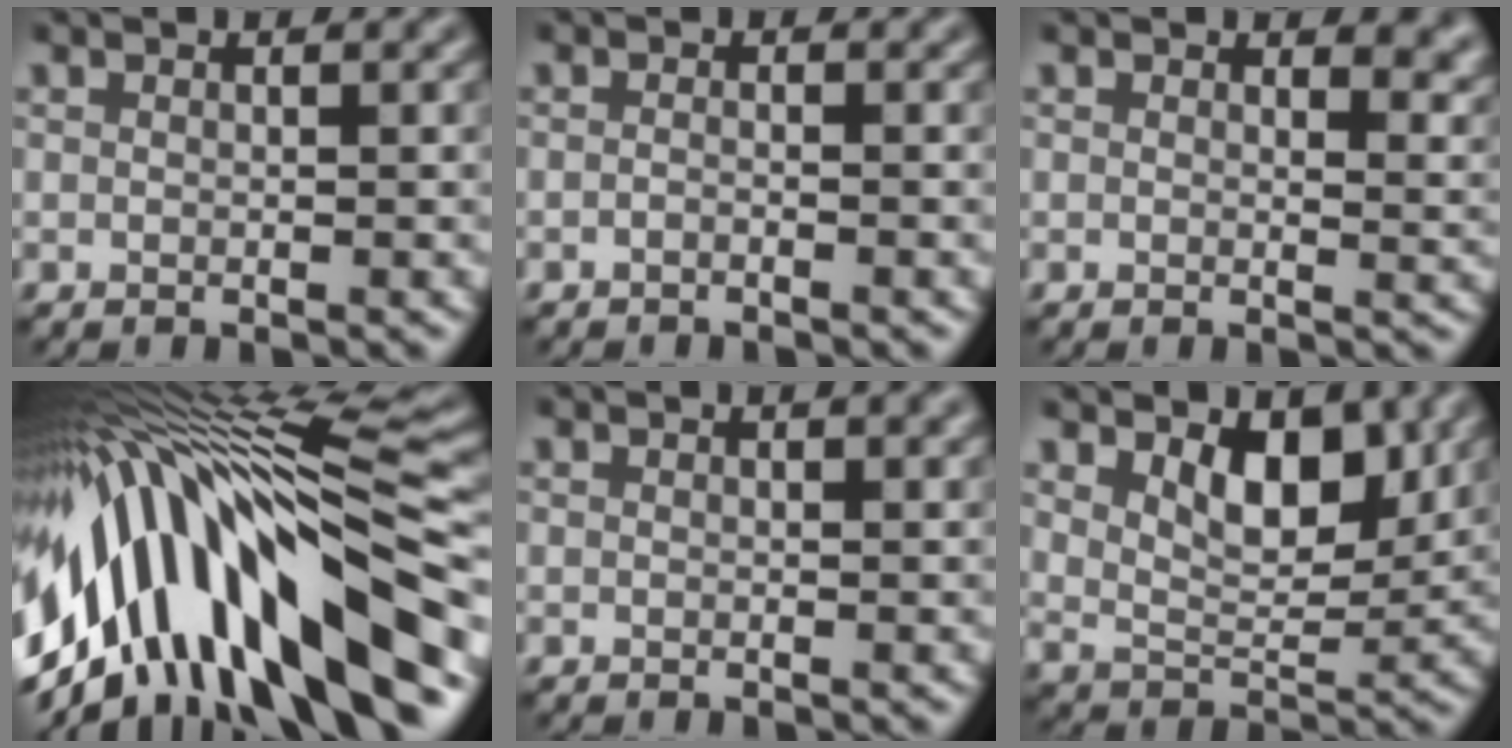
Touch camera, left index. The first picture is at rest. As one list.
[{"total": 0.8, "force": [-0.7, 0.0, 0.1], "torque": [-0.009, -0.008, -0.014]}, {"total": 2.9, "force": [2.0, 1.2, 1.6], "torque": [-0.019, -0.003, 0.026]}, {"total": 15.6, "force": [-4.2, 5.9, 13.8], "torque": [-0.251, 0.014, -0.060]}, {"total": 1.6, "force": [1.0, 0.5, 1.1], "torque": [-0.006, 0.004, 0.012]}, {"total": 5.2, "force": [2.4, 3.0, 3.5], "torque": [-0.071, -0.015, 0.038]}]